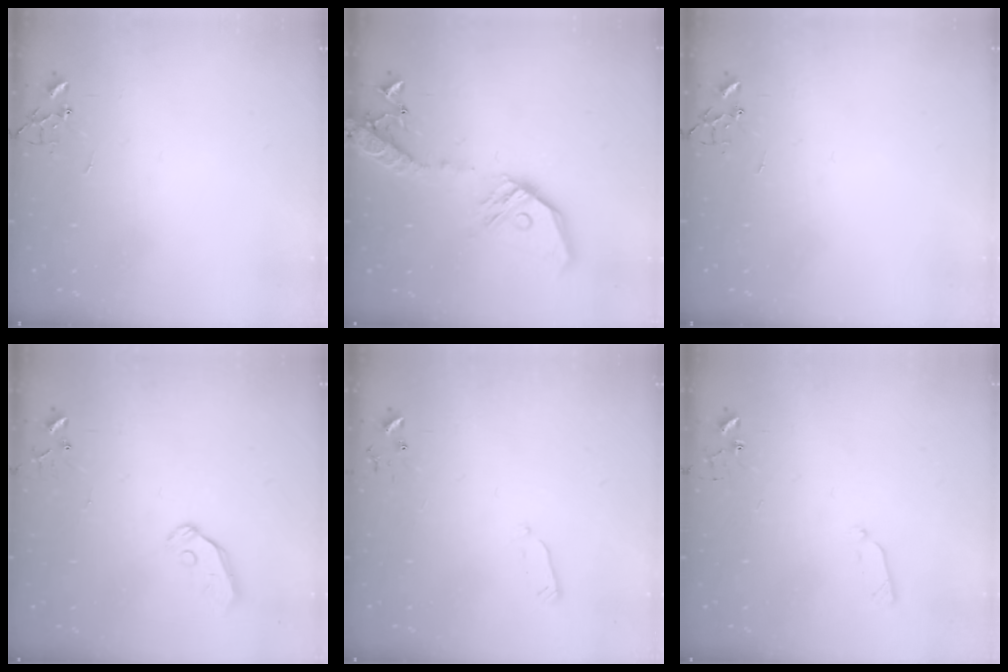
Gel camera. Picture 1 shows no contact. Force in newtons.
{"total": 18.2, "press": 17.9, "slide": 3.1}
{"total": 0.0}
{"total": 4.4, "press": 4.4, "slide": 0.5}
{"total": 2.7, "press": 2.6, "slide": 0.4}
{"total": 5.6, "press": 5.6, "slide": 0.8}